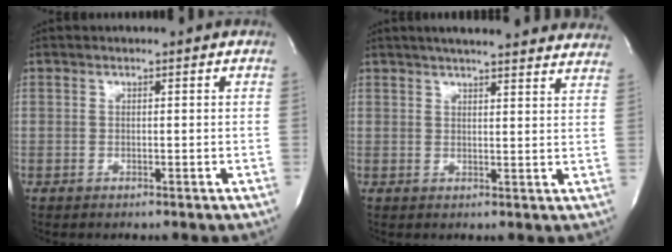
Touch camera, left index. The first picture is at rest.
{"total": 21.4, "force": [19.4, 2.4, 8.6], "torque": [-0.122, 0.003, 0.232]}